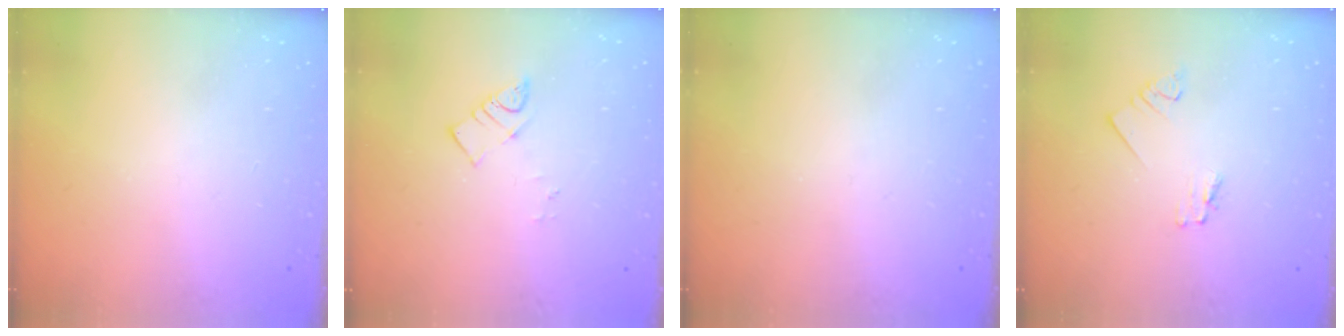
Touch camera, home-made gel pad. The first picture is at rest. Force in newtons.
{"total": 3.4, "press": 3.4, "slide": 0.2}
{"total": 0.0}
{"total": 1.7, "press": 1.7, "slide": 0.3}